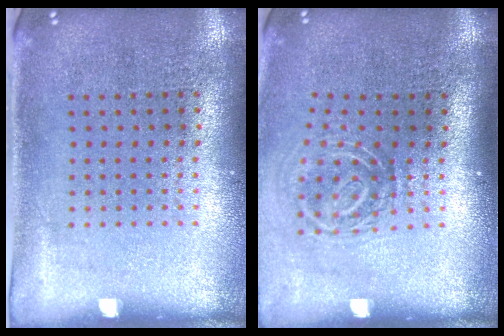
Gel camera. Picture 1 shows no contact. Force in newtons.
{"total": 2.0, "press": 1.3, "slide": 1.5}